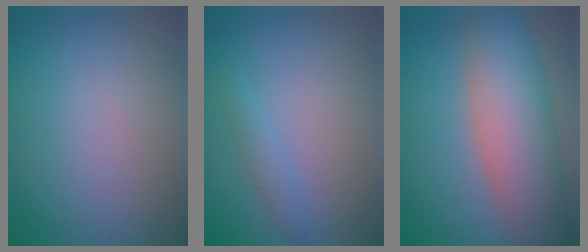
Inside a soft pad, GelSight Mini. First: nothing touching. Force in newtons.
{"total": 1.3, "press": 1.3, "slide": 0.1}
{"total": 9.4, "press": 9.4, "slide": 0.3}